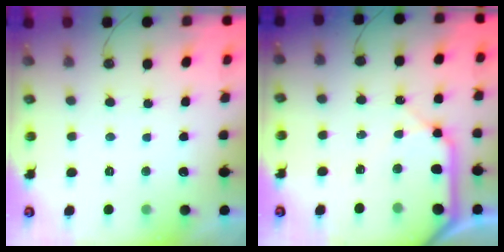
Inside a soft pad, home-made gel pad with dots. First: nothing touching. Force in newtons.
{"total": 13.2, "press": 13.1, "slide": 1.6}